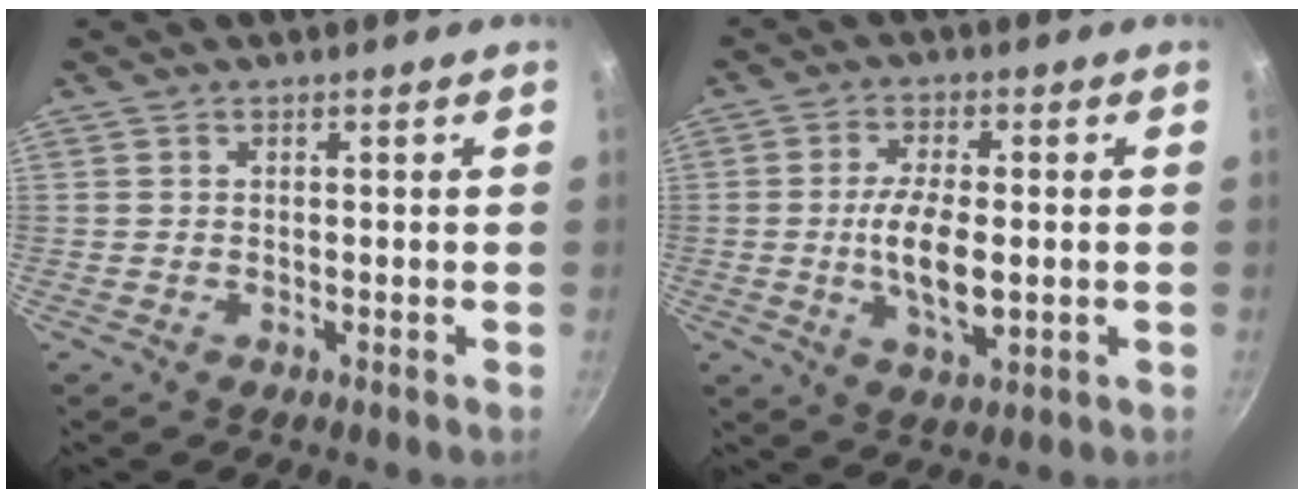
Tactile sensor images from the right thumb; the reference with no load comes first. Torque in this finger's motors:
{"motor_torque": [1.67, 1.05, 1.54, -0.77, 0.48]}